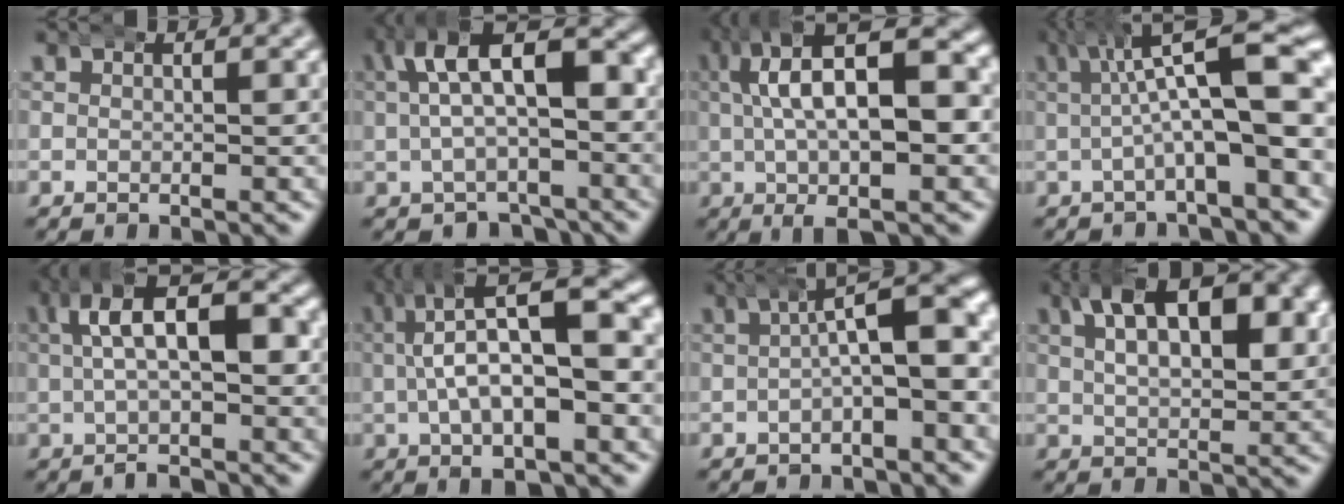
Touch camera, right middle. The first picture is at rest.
{"total": 9.0, "force": [-1.0, 5.6, 6.9], "torque": [-0.094, -0.004, -0.017]}
{"total": 13.9, "force": [2.3, 6.9, 11.9], "torque": [-0.166, 0.024, 0.024]}
{"total": 9.0, "force": [1.2, 3.0, 8.4], "torque": [-0.100, 0.018, 0.011]}
{"total": 8.8, "force": [0.7, 5.1, 7.1], "torque": [-0.097, 0.015, -0.005]}
{"total": 11.8, "force": [1.6, 5.2, 10.5], "torque": [-0.154, 0.014, 0.019]}
{"total": 6.1, "force": [0.3, 2.0, 5.7], "torque": [-0.062, 0.003, 0.003]}
{"total": 8.9, "force": [3.7, 4.4, 6.8], "torque": [-0.091, 0.013, 0.054]}